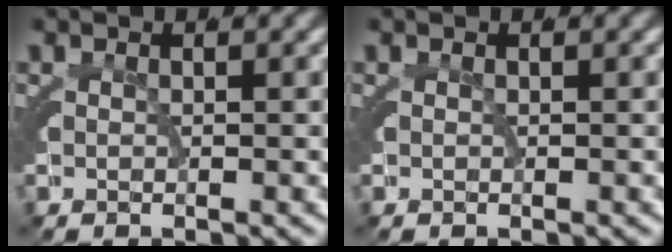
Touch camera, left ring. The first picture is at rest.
{"total": 0.0}